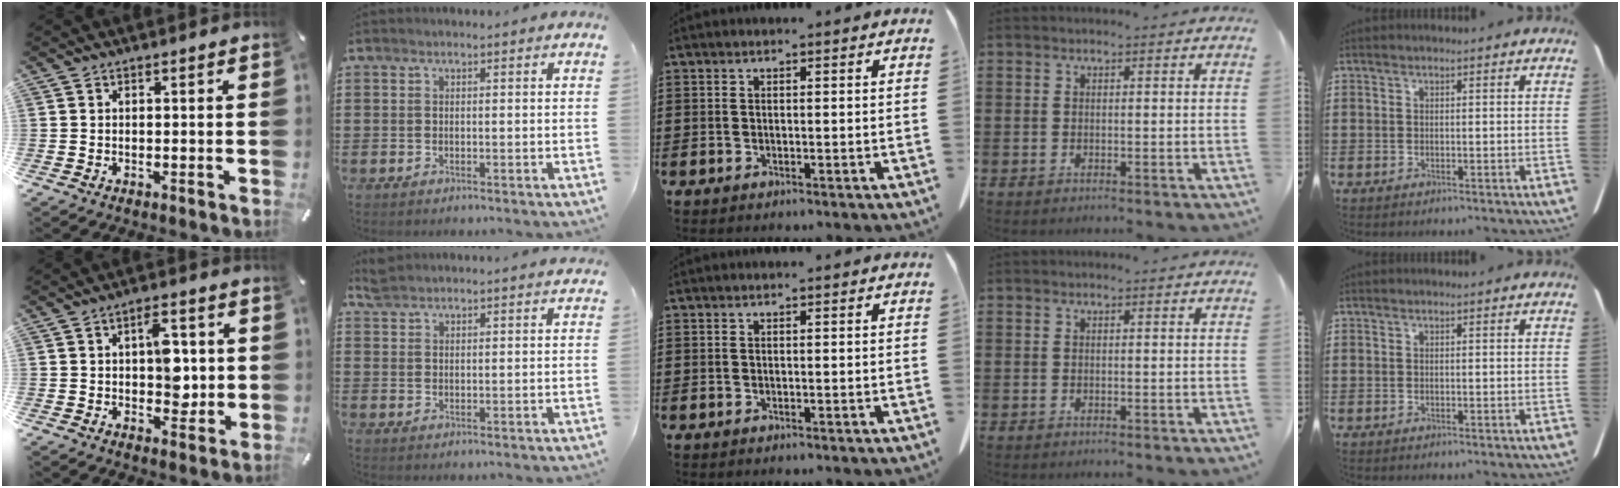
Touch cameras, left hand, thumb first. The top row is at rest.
{"thumb": {"total": 8.7, "force": [0.8, 5.4, 6.8], "torque": [-0.071, -0.004, 0.008]}, "index": {"total": 3.8, "force": [3.7, 0.1, 0.6], "torque": [-0.021, -0.007, 0.072]}}